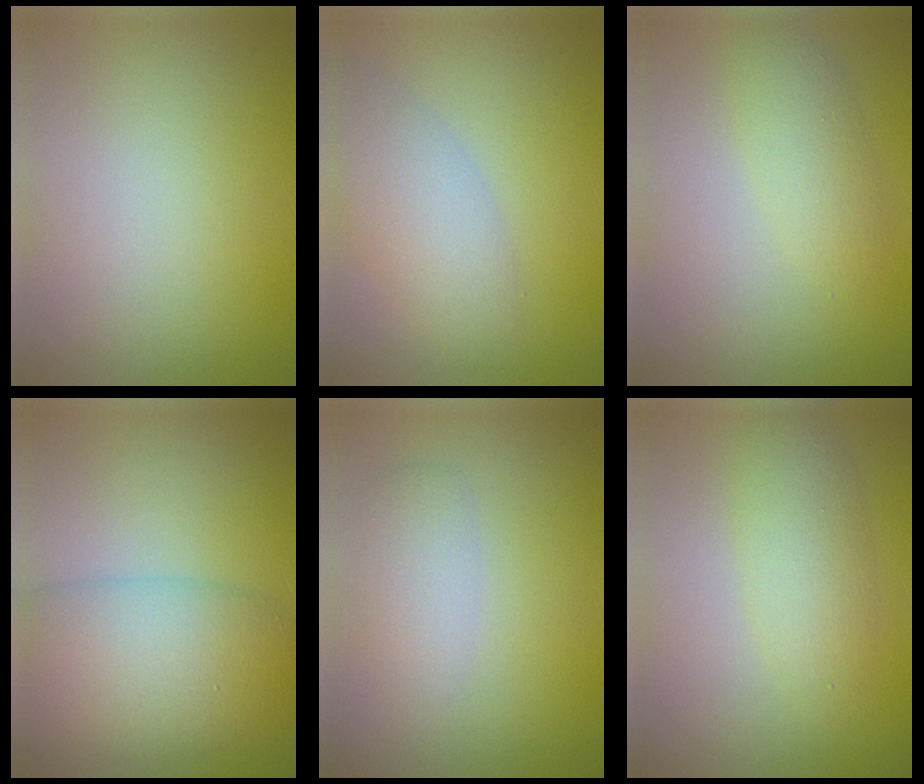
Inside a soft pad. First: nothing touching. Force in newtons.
{"total": 4.0, "press": 4.0, "slide": 0.2}
{"total": 2.4, "press": 2.4, "slide": 0.1}
{"total": 7.9, "press": 7.9, "slide": 0.2}
{"total": 2.3, "press": 2.3, "slide": 0.1}
{"total": 3.3, "press": 3.3, "slide": 0.1}